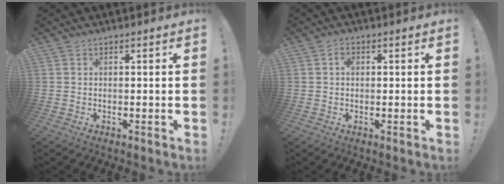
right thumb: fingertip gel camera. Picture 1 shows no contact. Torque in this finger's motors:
{"motor_torque": [0.05, -0.13, 0.05, 0.05, 0.00]}